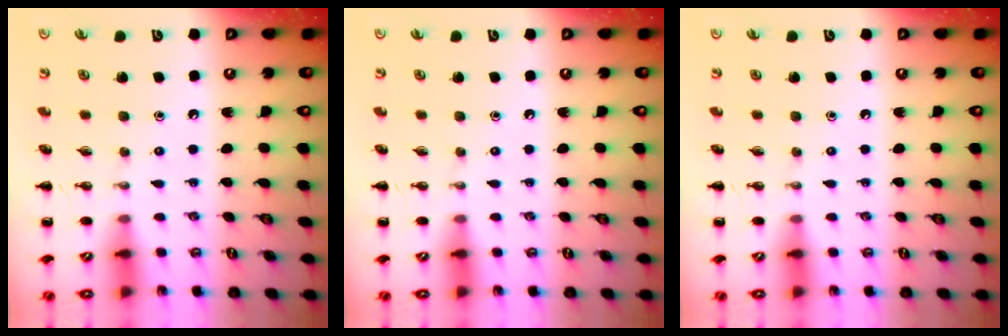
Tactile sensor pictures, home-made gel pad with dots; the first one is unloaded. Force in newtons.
{"total": 0.0}
{"total": 0.0}